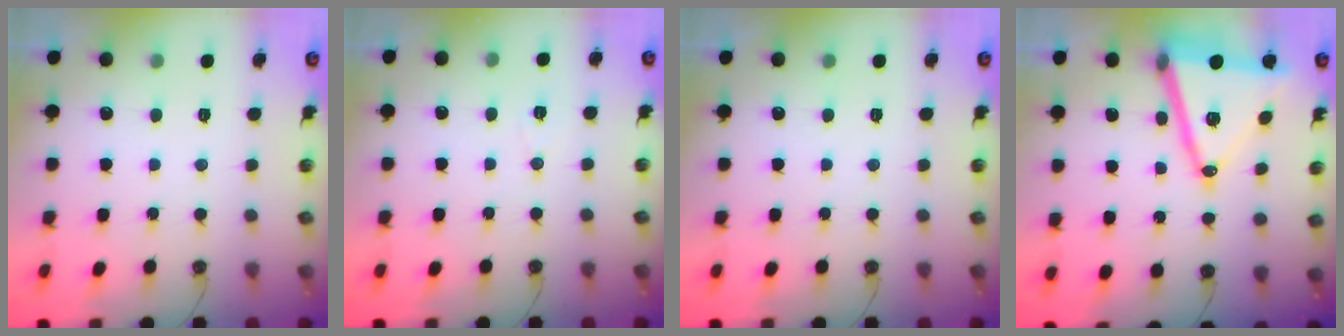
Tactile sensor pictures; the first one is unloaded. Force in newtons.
{"total": 5.2, "press": 2.7, "slide": 4.5}
{"total": 0.0}
{"total": 19.9, "press": 19.5, "slide": 3.8}